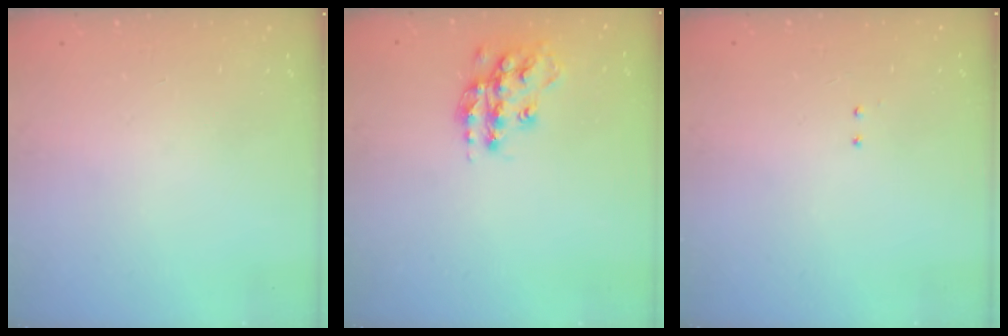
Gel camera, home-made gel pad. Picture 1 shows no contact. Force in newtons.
{"total": 15.0, "press": 15.0, "slide": 1.0}
{"total": 2.0, "press": 2.0, "slide": 0.4}